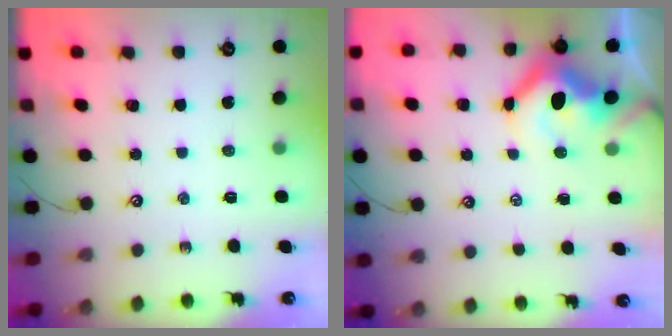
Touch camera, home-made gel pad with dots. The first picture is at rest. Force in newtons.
{"total": 9.7, "press": 9.6, "slide": 1.7}